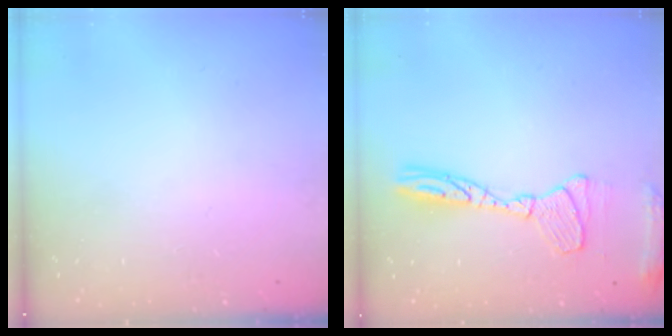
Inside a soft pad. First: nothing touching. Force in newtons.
{"total": 14.2, "press": 14.1, "slide": 1.2}